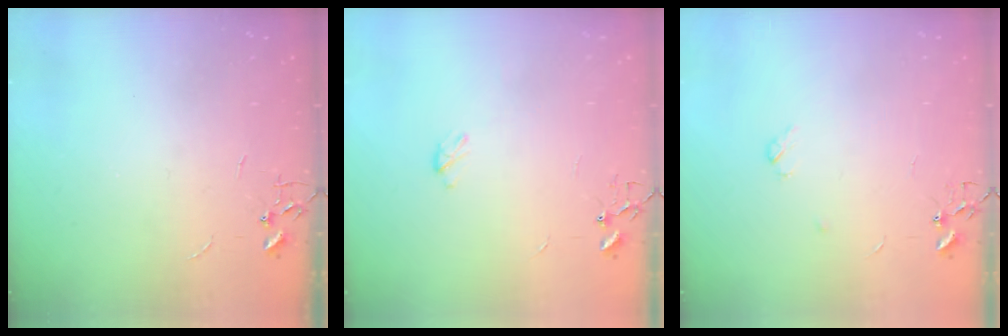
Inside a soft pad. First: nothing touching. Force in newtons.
{"total": 3.1, "press": 3.1, "slide": 0.5}
{"total": 3.3, "press": 3.3, "slide": 0.6}